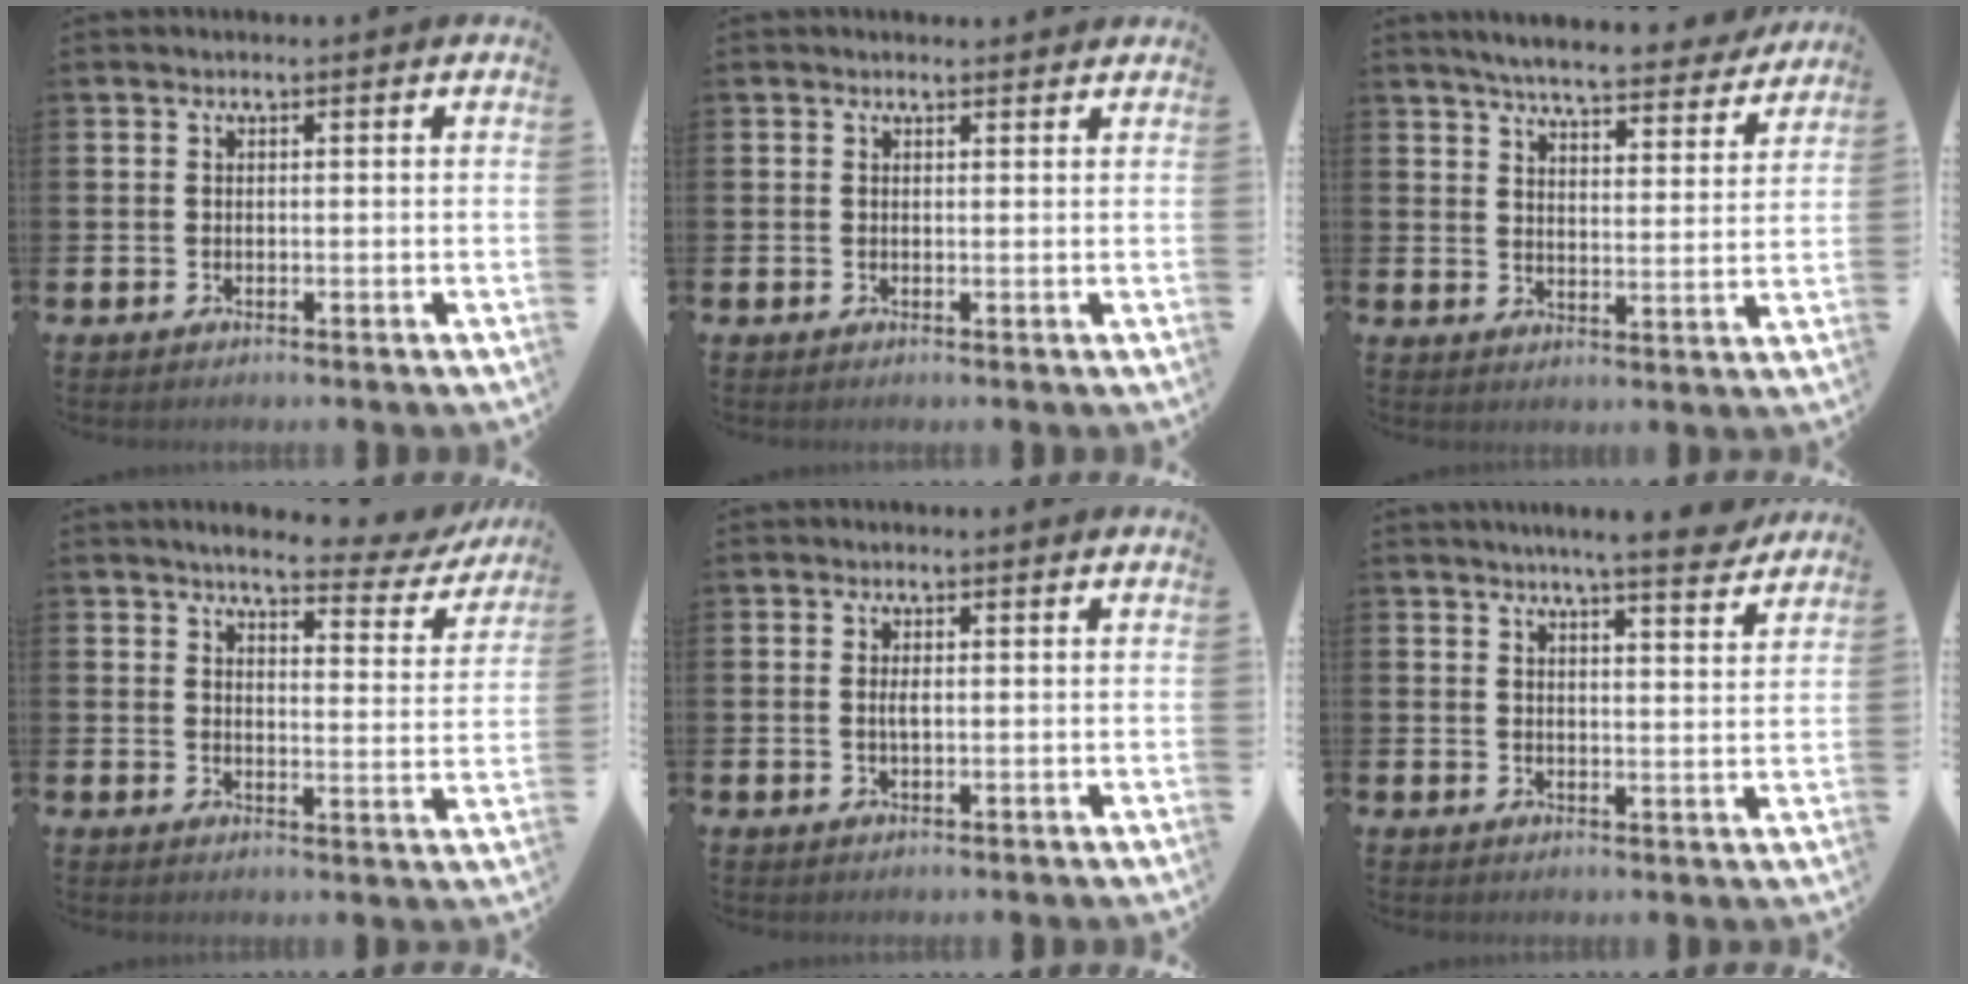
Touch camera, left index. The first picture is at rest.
{"total": 0.8, "force": [0.8, 0.2, 0.1], "torque": [0.006, -0.001, 0.013]}
{"total": 5.8, "force": [5.6, 0.5, 1.5], "torque": [-0.041, -0.039, 0.093]}
{"total": 4.4, "force": [3.8, 1.0, 1.9], "torque": [-0.036, -0.028, 0.056]}
{"total": 1.4, "force": [0.2, 0.5, 1.3], "torque": [-0.027, 0.004, 0.001]}
{"total": 6.2, "force": [5.8, -0.2, 2.3], "torque": [-0.040, -0.030, 0.098]}